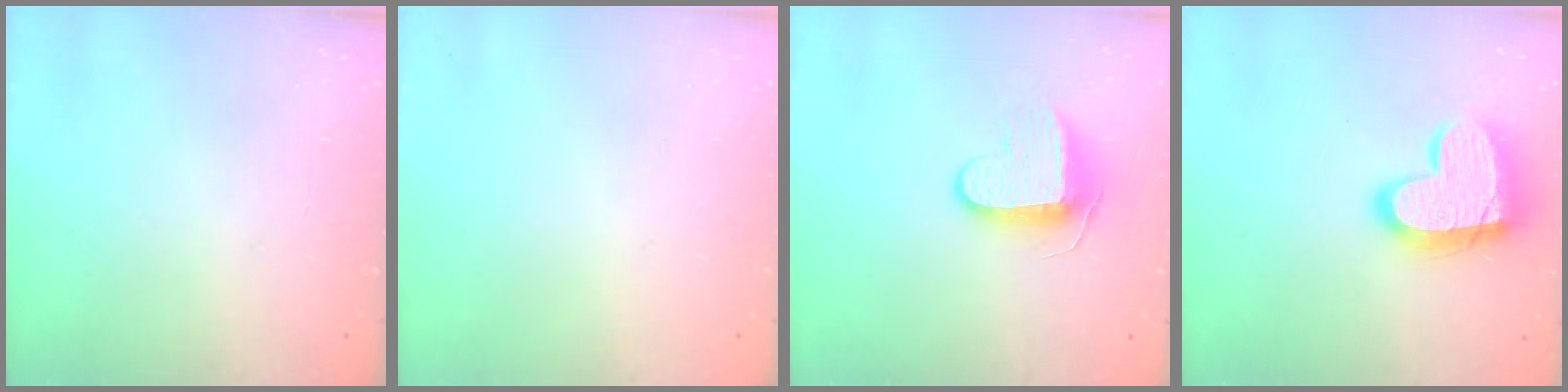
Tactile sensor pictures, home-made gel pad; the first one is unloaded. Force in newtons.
{"total": 0.0}
{"total": 8.9, "press": 8.9, "slide": 0.8}
{"total": 17.6, "press": 17.6, "slide": 1.2}